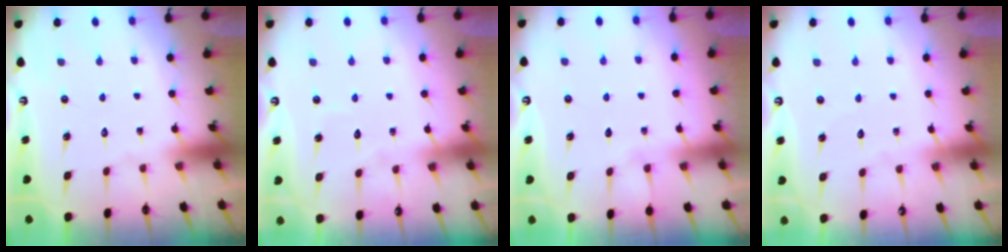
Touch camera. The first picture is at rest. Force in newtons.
{"total": 2.6, "press": 2.6, "slide": 0.2}
{"total": 3.4, "press": 3.3, "slide": 0.6}
{"total": 2.1, "press": 2.1, "slide": 0.1}